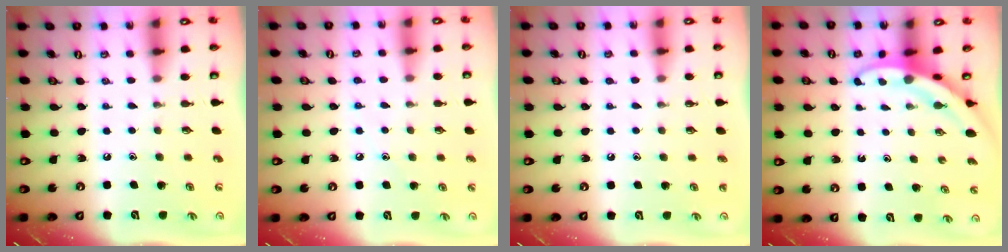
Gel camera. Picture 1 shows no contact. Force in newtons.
{"total": 3.7, "press": 3.7, "slide": 0.5}
{"total": 1.1, "press": 1.1, "slide": 0.3}
{"total": 3.2, "press": 3.1, "slide": 0.3}